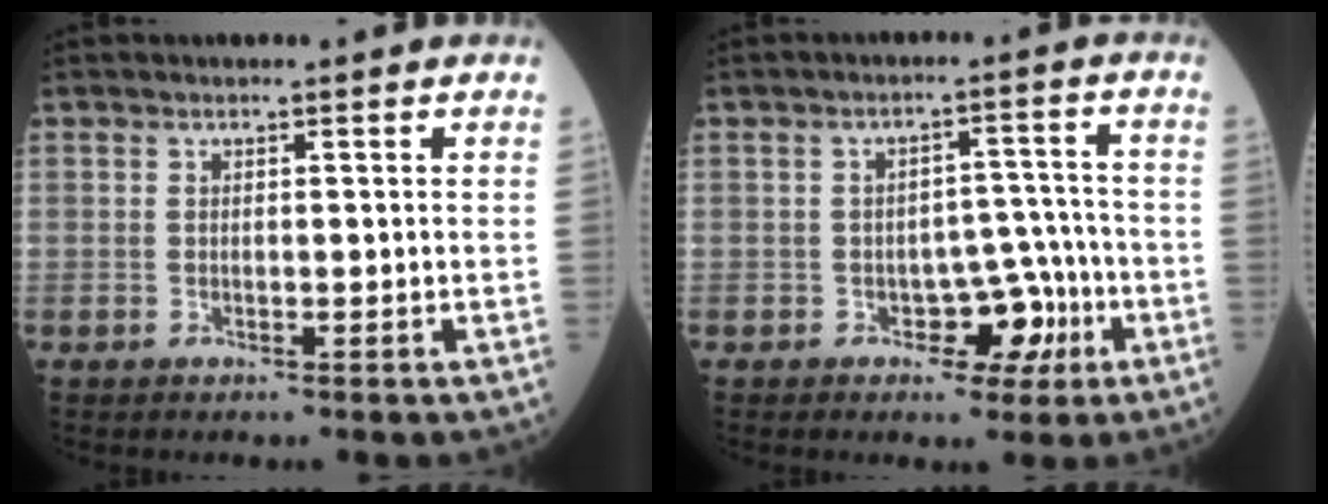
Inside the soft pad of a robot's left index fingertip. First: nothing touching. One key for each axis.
{"total": 6.0, "fx": -2.8, "fy": 3.7, "fz": 3.9, "tx": -0.044, "ty": 0.022, "tz": -0.042}